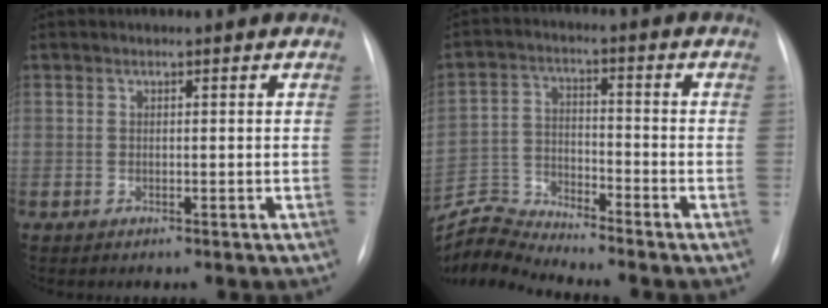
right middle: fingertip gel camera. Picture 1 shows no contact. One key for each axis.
{"total": 6.8, "fx": -6.6, "fy": -1.6, "fz": -1.2, "tx": 0.008, "ty": 0.002, "tz": -0.126}